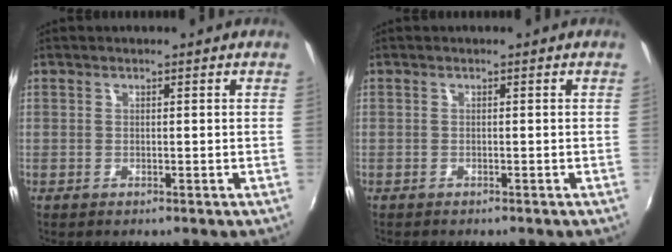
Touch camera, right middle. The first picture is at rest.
{"total": 0.6, "force": [-0.5, -0.1, 0.2], "torque": [-0.004, -0.002, -0.009]}